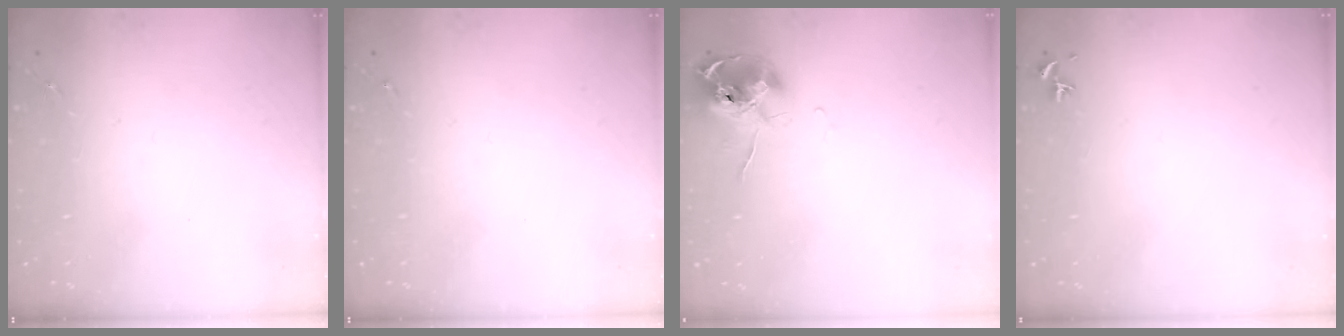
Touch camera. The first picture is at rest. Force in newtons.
{"total": 0.0}
{"total": 10.6, "press": 10.5, "slide": 0.8}
{"total": 0.7, "press": 0.5, "slide": 0.4}